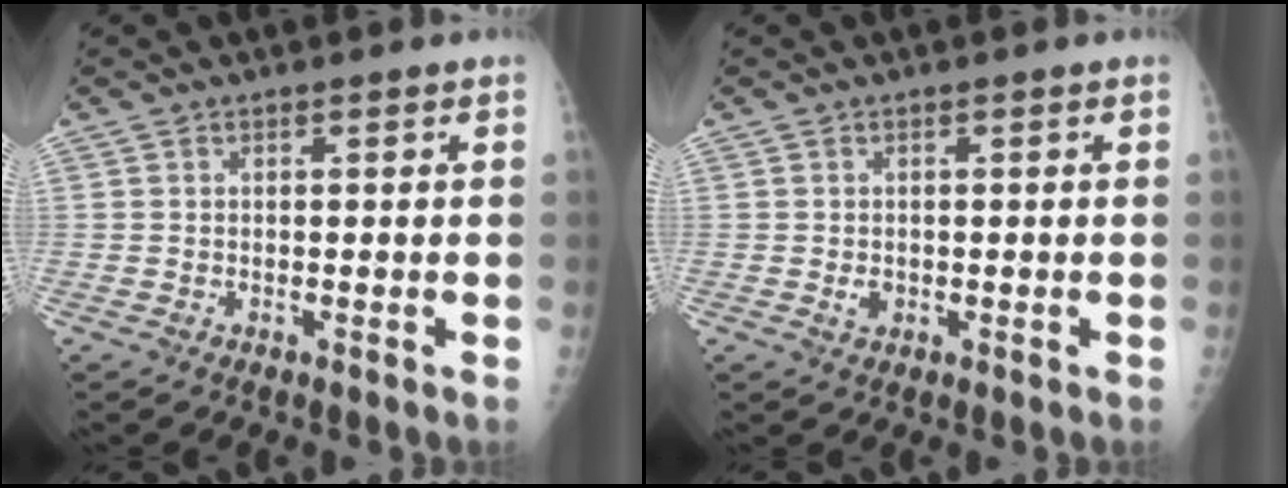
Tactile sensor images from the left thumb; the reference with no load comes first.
{"total": 1.4, "force": [-0.2, 1.1, 0.9], "torque": [-0.008, 0.000, 0.000]}